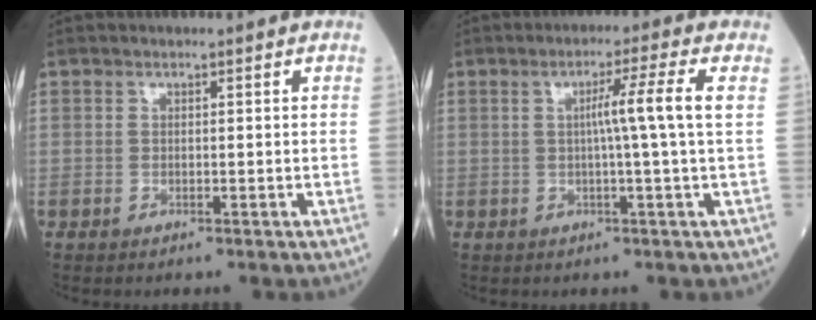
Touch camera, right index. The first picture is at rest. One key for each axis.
{"total": 5.5, "fx": 0.6, "fy": -1.7, "fz": 5.2, "tx": -0.086, "ty": 0.008, "tz": 0.010}